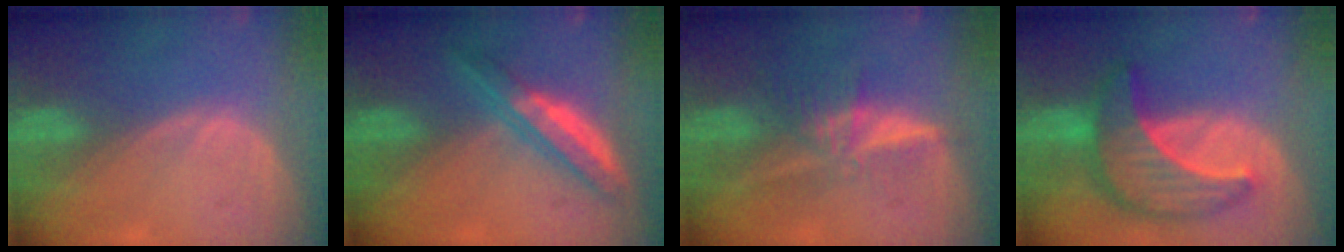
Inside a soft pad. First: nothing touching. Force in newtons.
{"total": 5.4, "press": 5.3, "slide": 1.3}
{"total": 5.8, "press": 5.5, "slide": 2.0}
{"total": 10.0, "press": 10.0, "slide": 0.7}